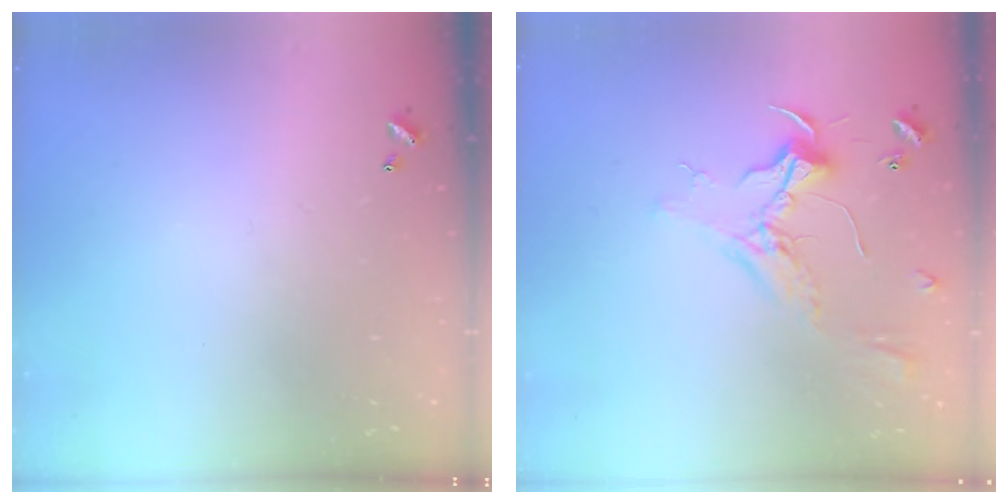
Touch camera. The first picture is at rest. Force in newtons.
{"total": 2.4, "press": 2.2, "slide": 0.9}